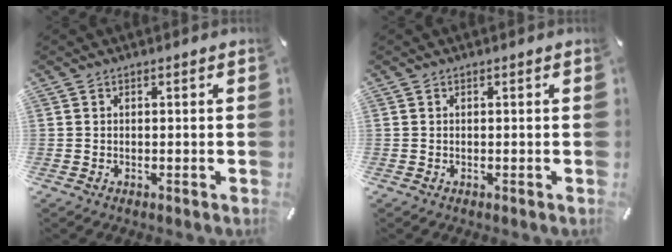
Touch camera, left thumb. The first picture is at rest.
{"total": 0.0}